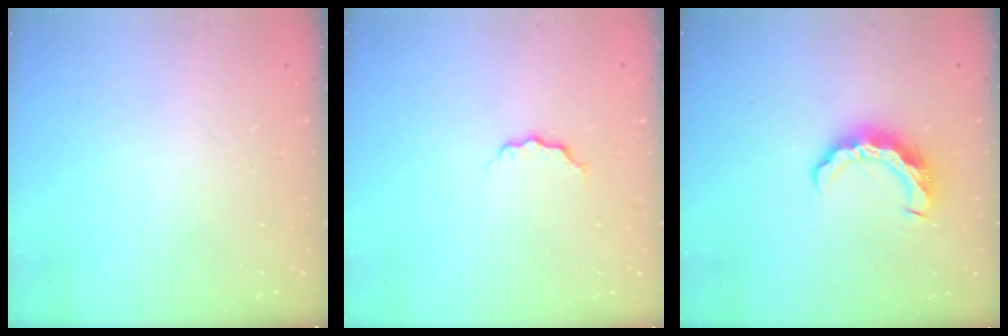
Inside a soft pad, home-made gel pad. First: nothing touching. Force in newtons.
{"total": 3.8, "press": 3.8, "slide": 0.5}
{"total": 9.6, "press": 9.6, "slide": 0.6}